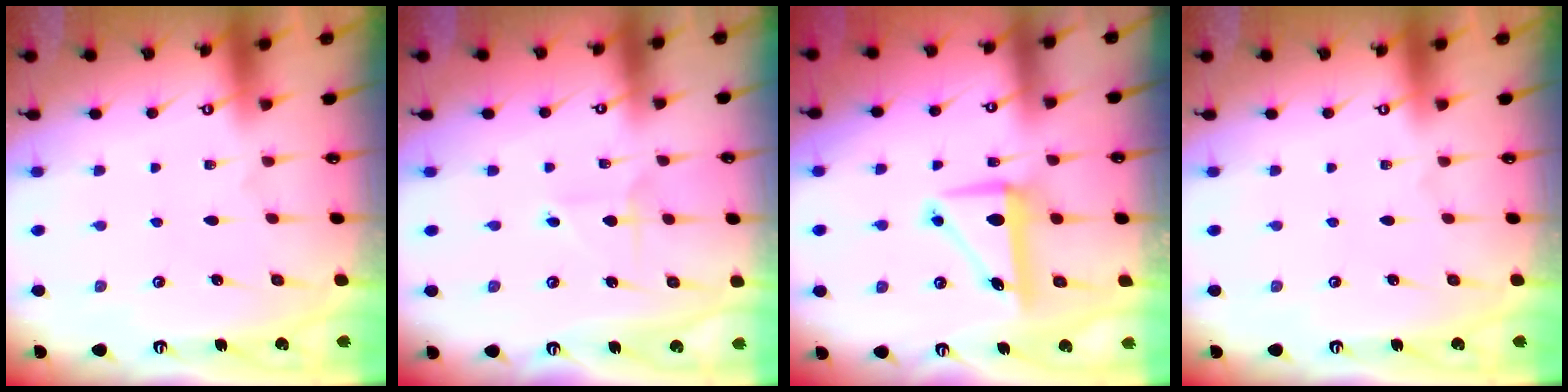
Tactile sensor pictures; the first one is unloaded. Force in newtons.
{"total": 2.7, "press": 2.7, "slide": 0.2}
{"total": 8.6, "press": 8.6, "slide": 0.7}
{"total": 0.0}